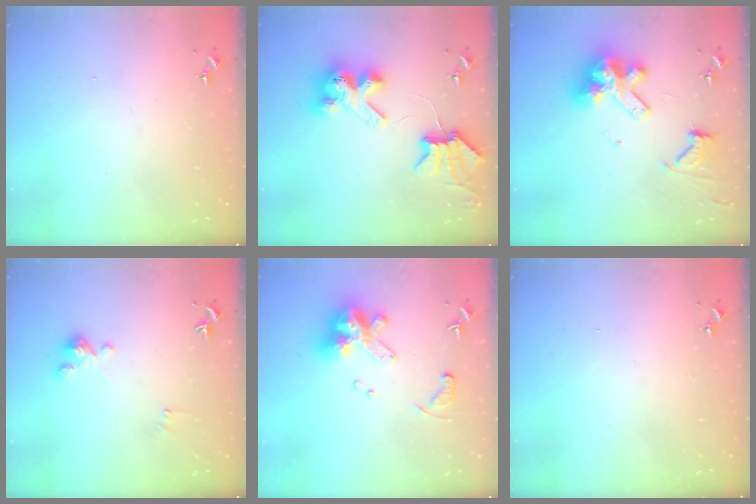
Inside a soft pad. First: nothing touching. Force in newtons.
{"total": 11.2, "press": 11.1, "slide": 1.3}
{"total": 15.1, "press": 15.0, "slide": 1.8}
{"total": 0.0}
{"total": 14.9, "press": 14.9, "slide": 1.3}
{"total": 0.0}